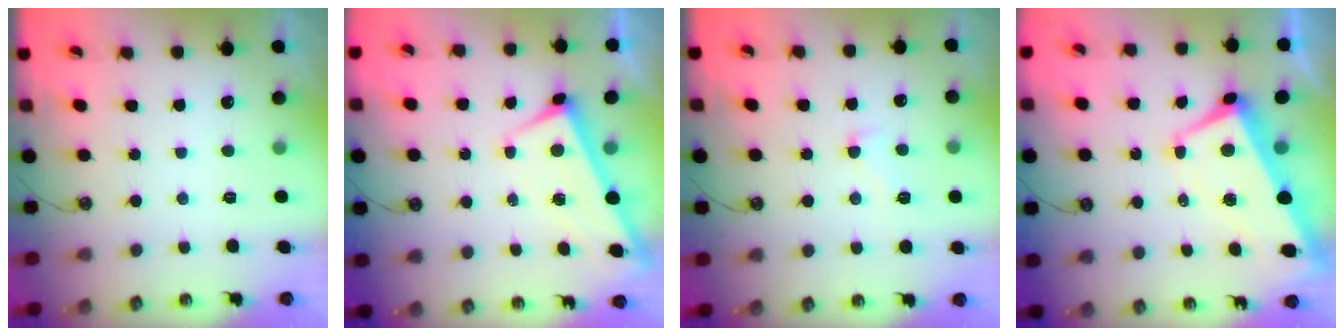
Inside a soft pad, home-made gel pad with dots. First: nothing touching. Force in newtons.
{"total": 1.2, "press": 1.2, "slide": 0.1}
{"total": 0.8, "press": 0.5, "slide": 0.6}
{"total": 1.8, "press": 1.2, "slide": 1.3}